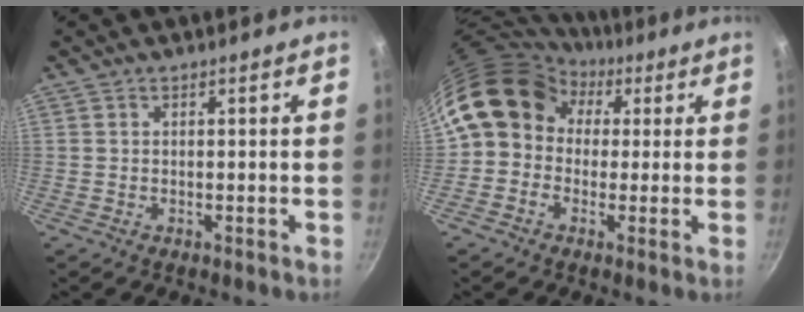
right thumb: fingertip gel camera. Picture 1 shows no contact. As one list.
[{"total": 12.5, "force": [3.2, 10.3, 6.3], "torque": [-0.086, 0.023, 0.035]}]